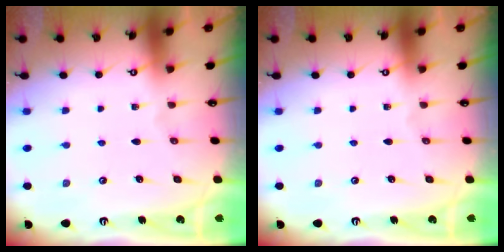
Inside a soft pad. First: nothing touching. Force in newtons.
{"total": 0.0}